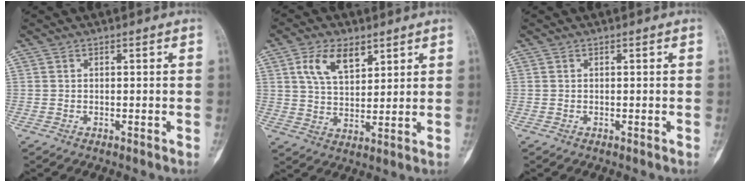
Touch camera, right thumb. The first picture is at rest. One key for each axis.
{"total": 8.7, "fx": 4.5, "fy": 4.7, "fz": 5.8, "tx": -0.086, "ty": -0.021, "tz": 0.086}
{"total": 0.0}